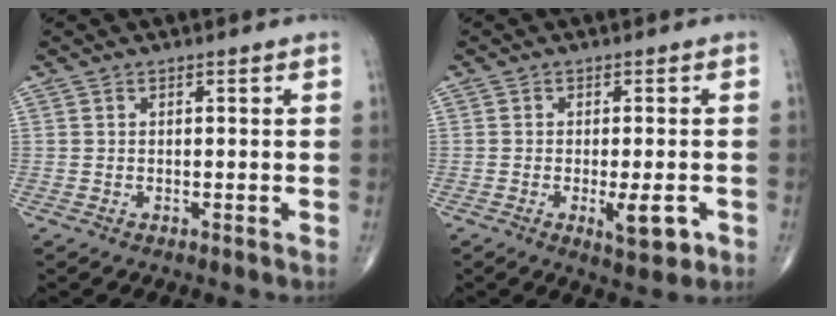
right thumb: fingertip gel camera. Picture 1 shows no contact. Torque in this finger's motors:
{"motor_torque": [0.06, 1.04, 0.01, -0.13, 0.16]}